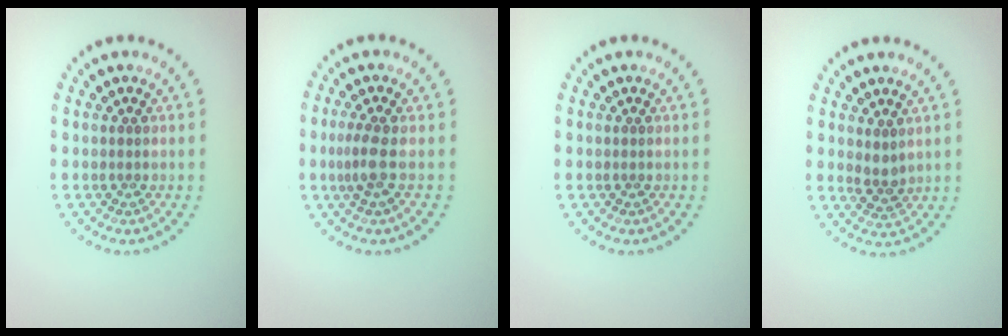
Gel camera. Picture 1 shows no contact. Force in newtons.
{"total": 1.9, "press": 1.5, "slide": 1.0}
{"total": 0.0}
{"total": 1.6, "press": 1.4, "slide": 0.8}